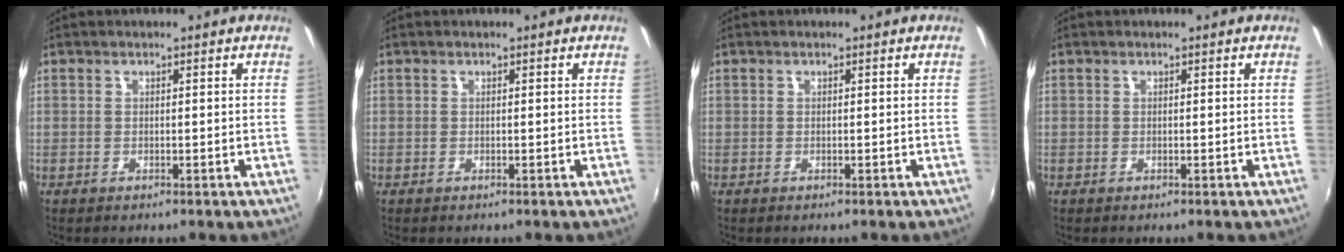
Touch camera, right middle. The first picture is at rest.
{"total": 0.0}
{"total": 0.0}
{"total": 0.0}